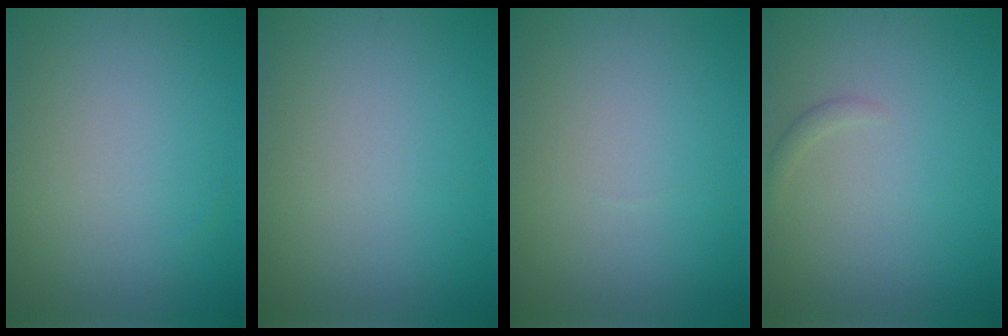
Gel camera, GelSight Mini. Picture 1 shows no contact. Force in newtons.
{"total": 0.0}
{"total": 0.0}
{"total": 0.7, "press": 0.7, "slide": 0.1}